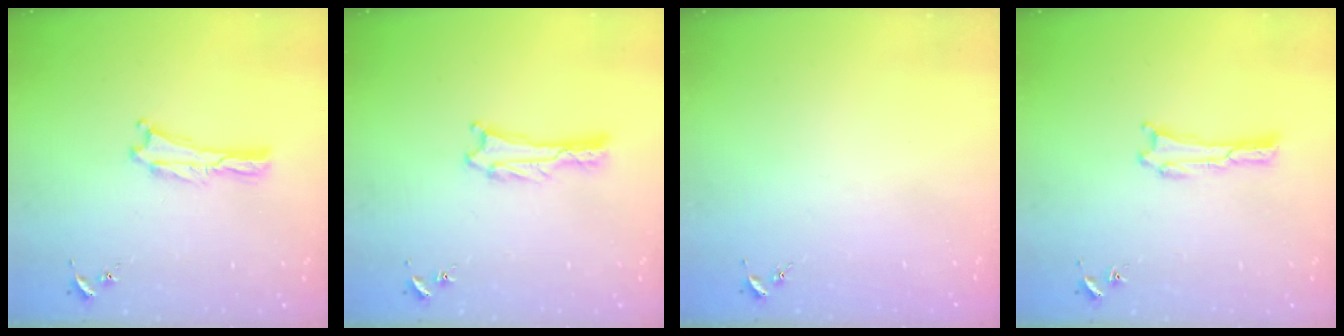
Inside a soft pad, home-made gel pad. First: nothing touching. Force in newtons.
{"total": 1.3, "press": 1.3, "slide": 0.0}
{"total": 0.0}
{"total": 0.0}